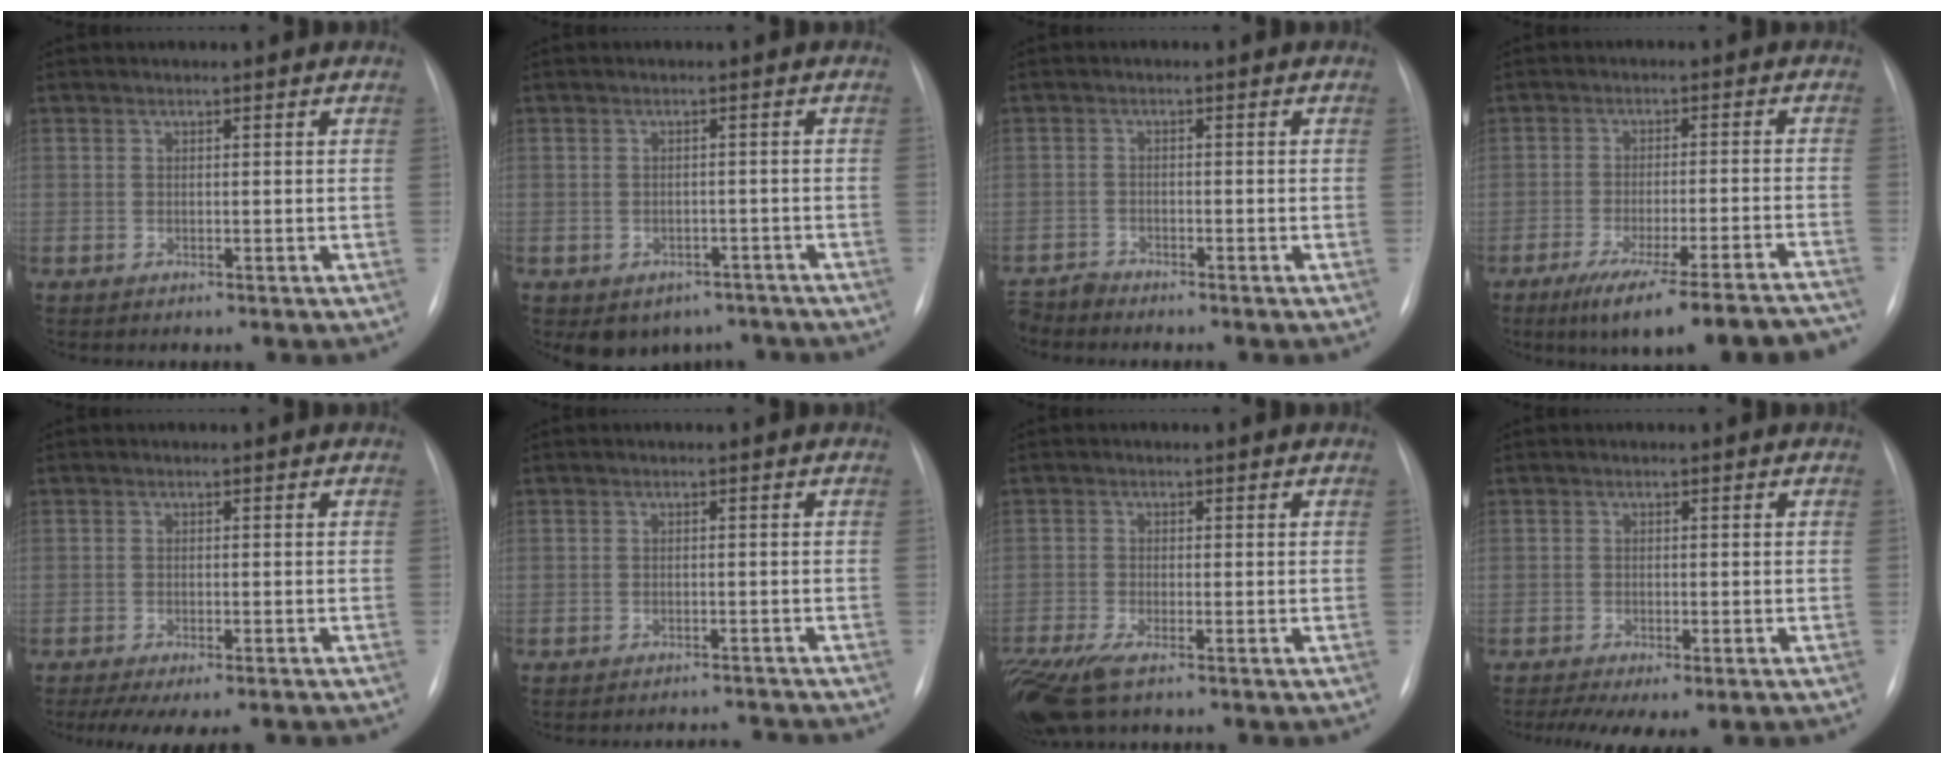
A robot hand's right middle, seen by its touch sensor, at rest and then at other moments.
{"total": 6.1, "force": [-4.5, 4.0, 1.0], "torque": [0.001, 0.018, -0.053]}
{"total": 2.9, "force": [-2.9, 0.2, -0.4], "torque": [0.011, -0.012, -0.053]}
{"total": 19.6, "force": [-17.1, 0.8, 9.6], "torque": [-0.084, -0.011, -0.231]}
{"total": 9.7, "force": [-8.1, 2.1, 4.9], "torque": [-0.065, -0.005, -0.108]}
{"total": 4.7, "force": [-4.7, 0.0, -0.3], "torque": [0.008, 0.004, -0.059]}
{"total": 8.3, "force": [-5.7, 2.2, 5.6], "torque": [-0.117, -0.021, -0.102]}
{"total": 7.2, "force": [-5.0, 2.1, 4.8], "torque": [-0.073, -0.012, -0.074]}